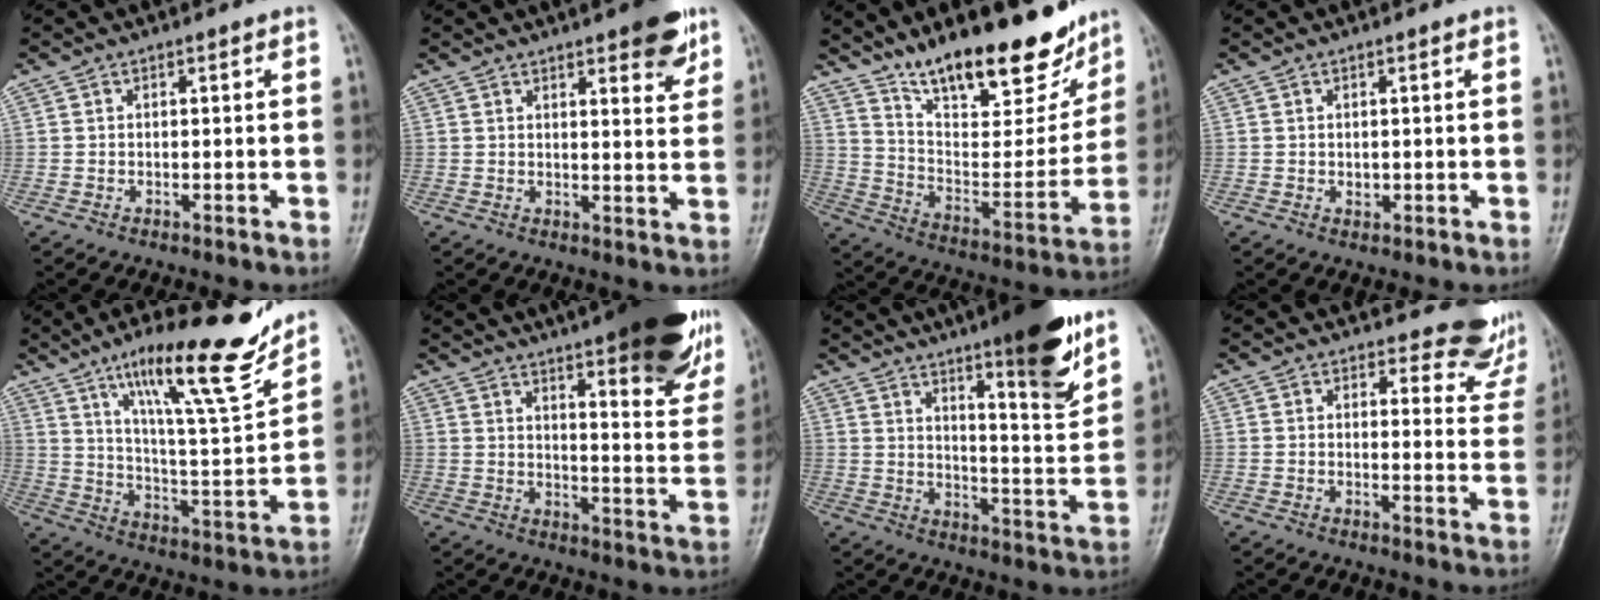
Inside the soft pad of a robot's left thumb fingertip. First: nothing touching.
{"total": 8.0, "force": [4.8, 2.2, 6.0], "torque": [-0.060, -0.023, 0.059]}
{"total": 23.7, "force": [17.4, 8.2, 14.0], "torque": [-0.165, -0.088, 0.282]}
{"total": 1.5, "force": [0.2, 0.9, 1.1], "torque": [-0.011, 0.001, 0.005]}
{"total": 20.2, "force": [14.2, 3.2, 14.1], "torque": [-0.192, -0.079, 0.232]}
{"total": 28.2, "force": [19.3, 6.9, 19.3], "torque": [-0.226, -0.066, 0.243]}
{"total": 16.8, "force": [11.1, 2.6, 12.4], "torque": [-0.157, -0.067, 0.168]}
{"total": 9.0, "force": [8.3, 3.3, 1.3], "torque": [0.027, -0.067, 0.070]}